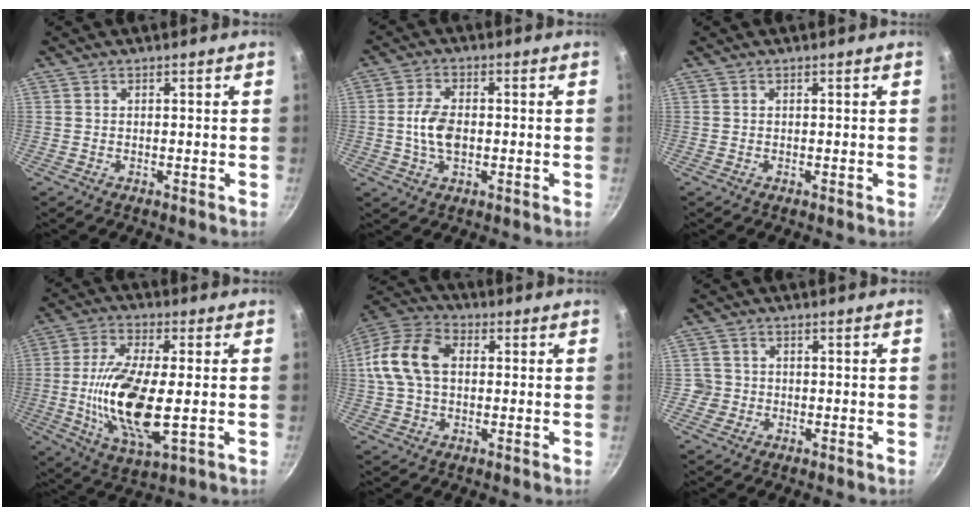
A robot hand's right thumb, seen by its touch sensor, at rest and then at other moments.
{"total": 6.8, "force": [-0.5, 4.0, 5.4], "torque": [-0.100, 0.010, -0.014]}
{"total": 0.0}
{"total": 16.7, "force": [-1.0, 6.5, 15.3], "torque": [-0.302, -0.007, -0.022]}
{"total": 13.5, "force": [1.5, 9.3, 9.7], "torque": [-0.172, 0.027, 0.012]}
{"total": 2.4, "force": [-0.6, 2.3, 0.2], "torque": [0.012, 0.014, -0.009]}